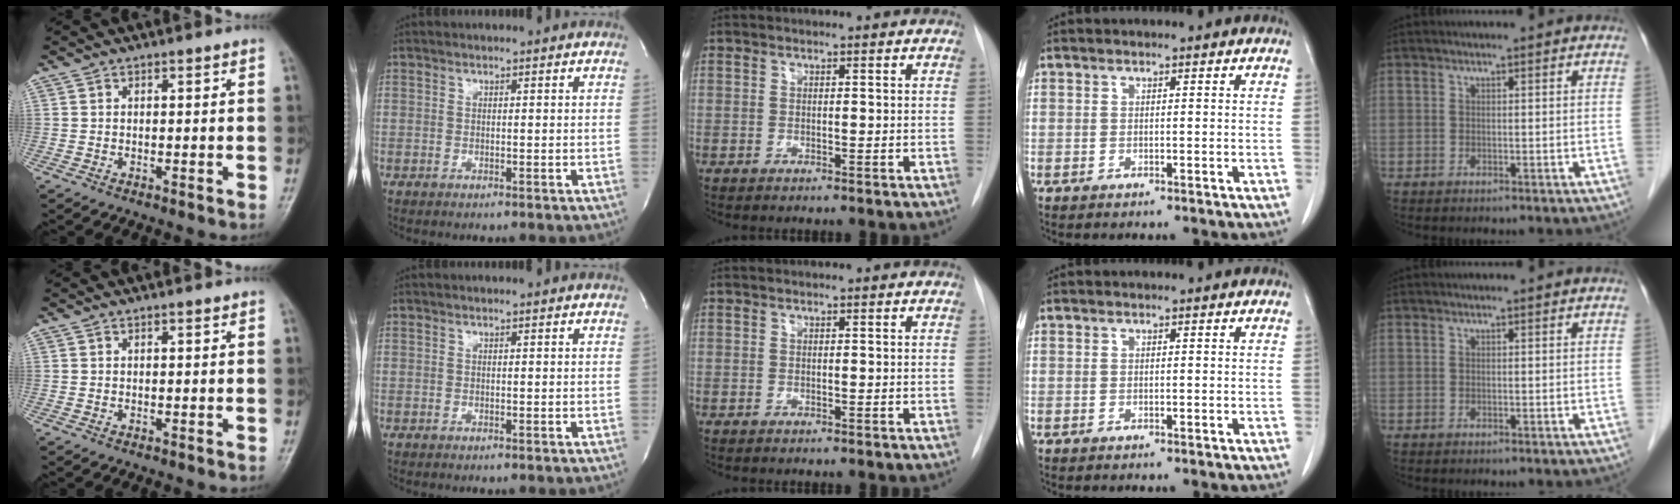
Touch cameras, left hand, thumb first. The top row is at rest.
{}